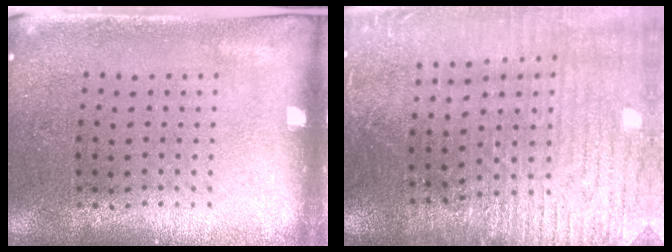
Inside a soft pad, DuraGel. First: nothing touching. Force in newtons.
{"total": 3.0, "press": 3.0, "slide": 0.4}